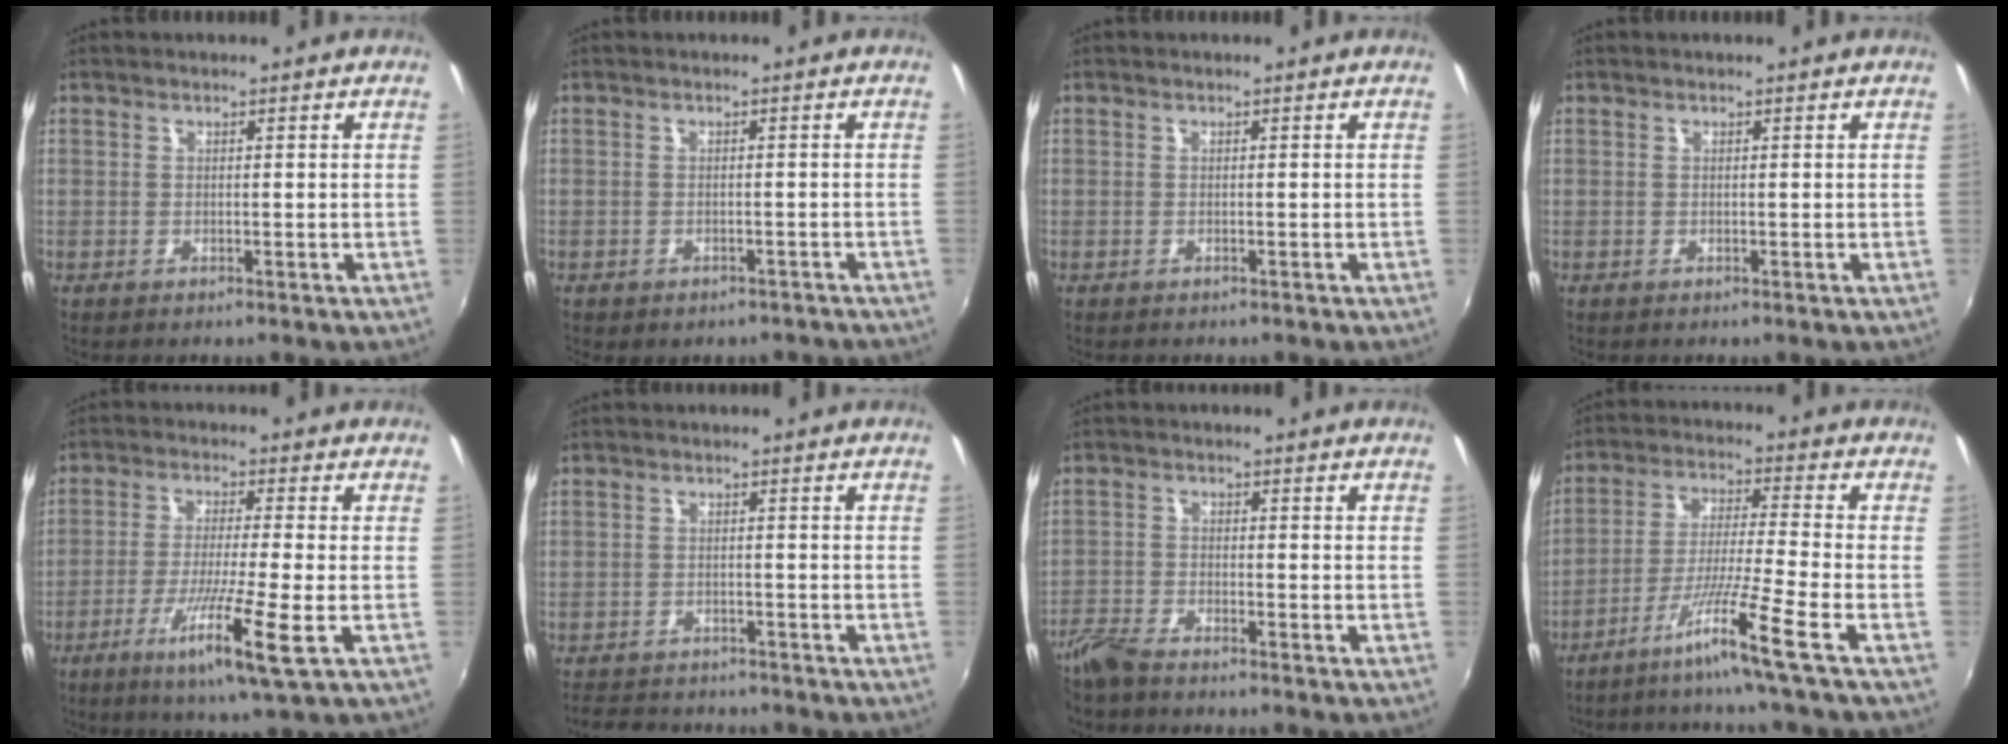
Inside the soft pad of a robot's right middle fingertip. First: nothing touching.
{"total": 5.2, "force": [-4.3, 2.2, 1.8], "torque": [-0.034, -0.010, -0.042]}
{"total": 0.0}
{"total": 0.0}
{"total": 10.2, "force": [-4.0, -0.3, 9.4], "torque": [-0.185, -0.020, -0.073]}
{"total": 6.8, "force": [-6.0, 2.8, 1.5], "torque": [-0.050, 0.008, -0.094]}
{"total": 5.0, "force": [-4.6, 0.9, 1.9], "torque": [-0.053, -0.012, -0.096]}
{"total": 9.1, "force": [-6.4, -3.5, 5.4], "torque": [-0.118, -0.005, -0.112]}